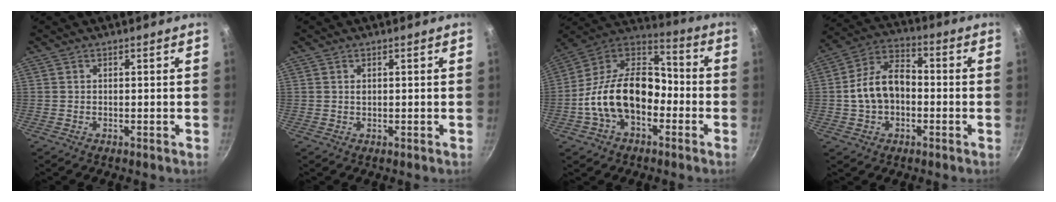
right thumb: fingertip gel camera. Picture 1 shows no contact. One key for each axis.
{"total": 0.7, "fx": 0.2, "fy": 0.5, "fz": 0.5, "tx": -0.007, "ty": 0.001, "tz": 0.005}
{"total": 19.4, "fx": -4.7, "fy": 12.8, "fz": 13.8, "tx": -0.209, "ty": 0.060, "tz": -0.102}
{"total": 11.5, "fx": -1.2, "fy": 7.8, "fz": 8.3, "tx": -0.125, "ty": 0.039, "tz": -0.032}